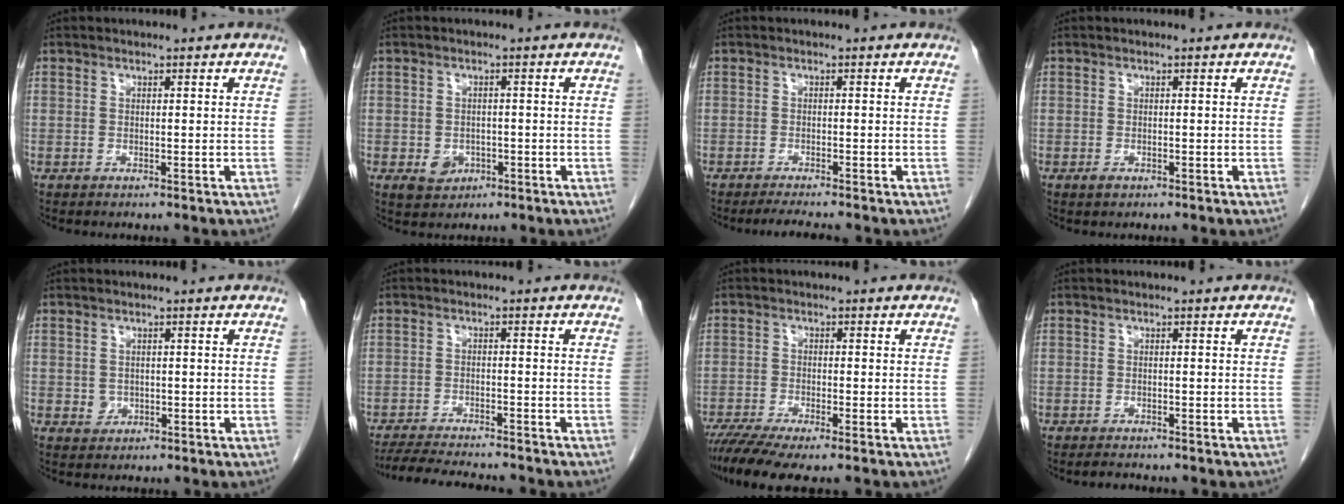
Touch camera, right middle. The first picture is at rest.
{"total": 3.1, "force": [-1.2, 2.5, 1.5], "torque": [-0.025, 0.000, -0.008]}
{"total": 3.3, "force": [-3.0, 0.0, 1.5], "torque": [-0.026, -0.010, -0.045]}
{"total": 0.8, "force": [-0.4, 0.5, 0.5], "torque": [-0.009, 0.000, -0.003]}
{"total": 1.4, "force": [-0.1, 1.3, 0.6], "torque": [-0.010, 0.002, 0.004]}
{"total": 10.3, "force": [-9.5, 0.9, 4.0], "torque": [-0.059, -0.012, -0.142]}
{"total": 6.5, "force": [-5.0, 0.6, 4.2], "torque": [-0.071, -0.012, -0.086]}
{"total": 1.4, "force": [-1.3, 0.3, 0.4], "torque": [-0.013, -0.005, -0.018]}